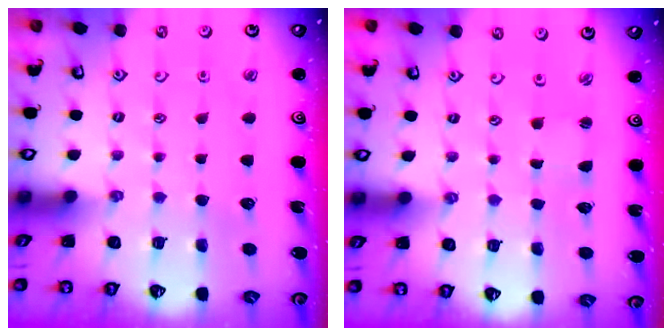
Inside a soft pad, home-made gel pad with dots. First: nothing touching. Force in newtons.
{"total": 0.0}